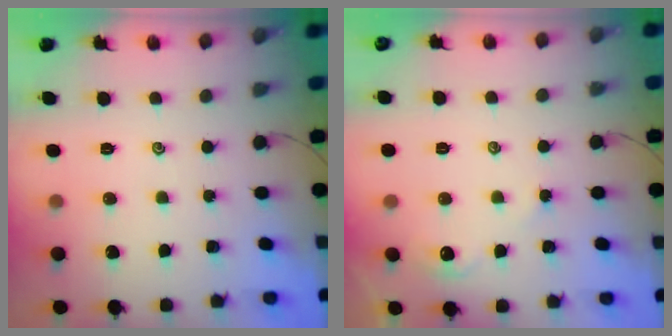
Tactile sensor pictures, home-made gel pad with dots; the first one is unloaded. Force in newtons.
{"total": 1.8, "press": 1.8, "slide": 0.2}